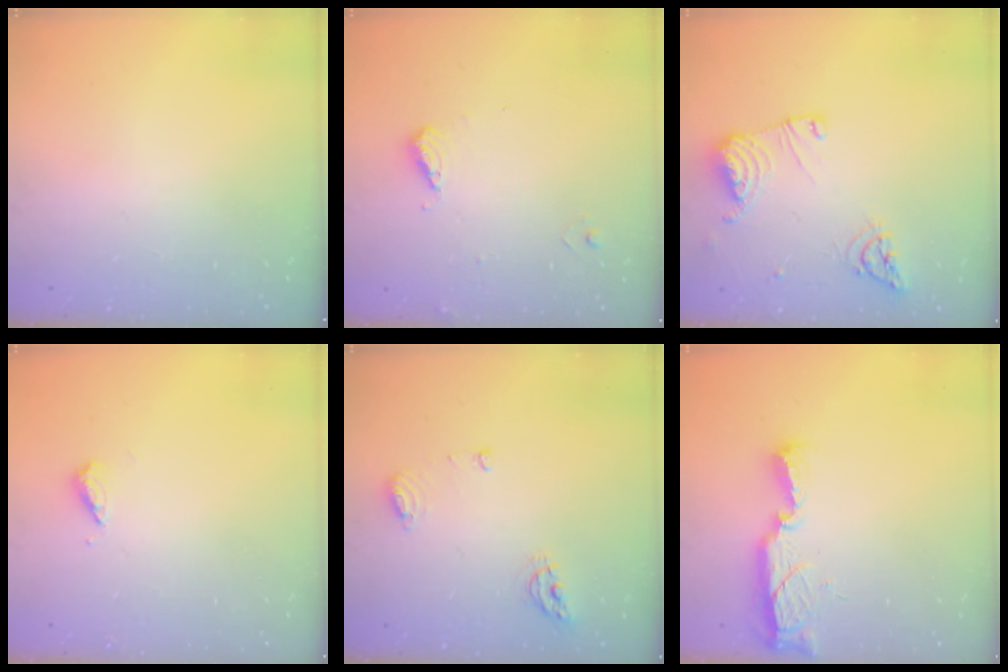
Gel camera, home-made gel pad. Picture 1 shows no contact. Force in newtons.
{"total": 5.0, "press": 4.9, "slide": 0.6}
{"total": 12.6, "press": 12.5, "slide": 1.5}
{"total": 5.8, "press": 5.6, "slide": 1.3}
{"total": 6.9, "press": 6.8, "slide": 0.9}
{"total": 11.7, "press": 10.4, "slide": 5.3}